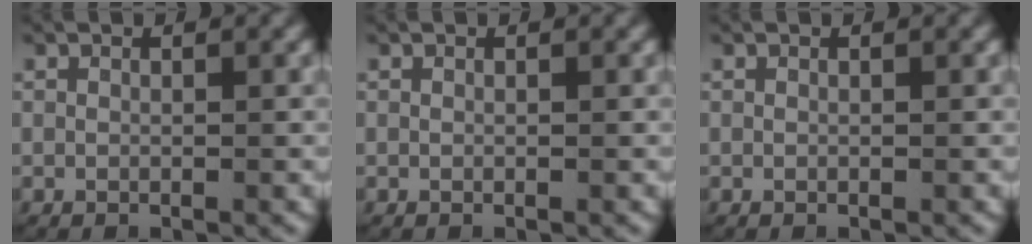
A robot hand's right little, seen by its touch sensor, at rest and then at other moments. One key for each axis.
{"total": 0.0}
{"total": 0.0}